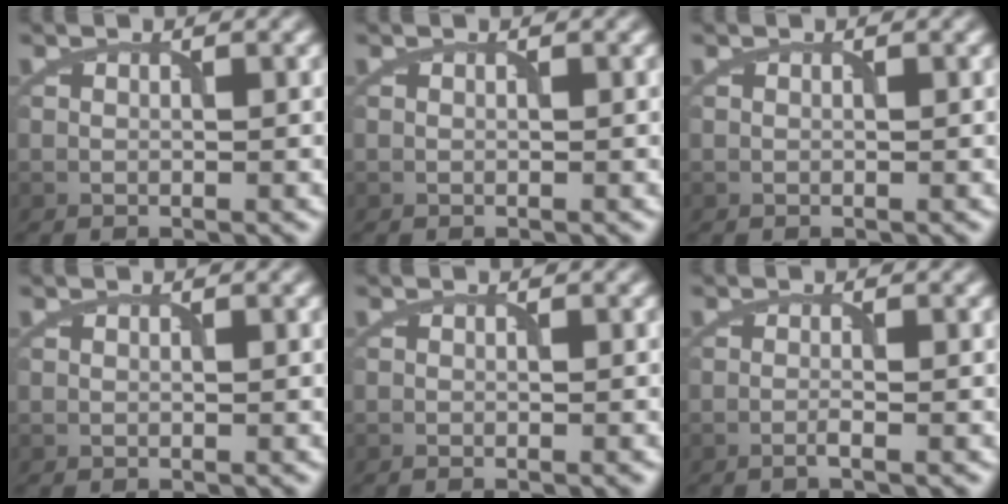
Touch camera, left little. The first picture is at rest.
{"total": 0.0}
{"total": 0.0}
{"total": 0.0}
{"total": 0.9, "force": [-0.6, 0.2, 0.7], "torque": [-0.008, -0.003, -0.008]}
{"total": 1.1, "force": [-0.5, 0.1, 0.9], "torque": [-0.015, 0.001, -0.015]}